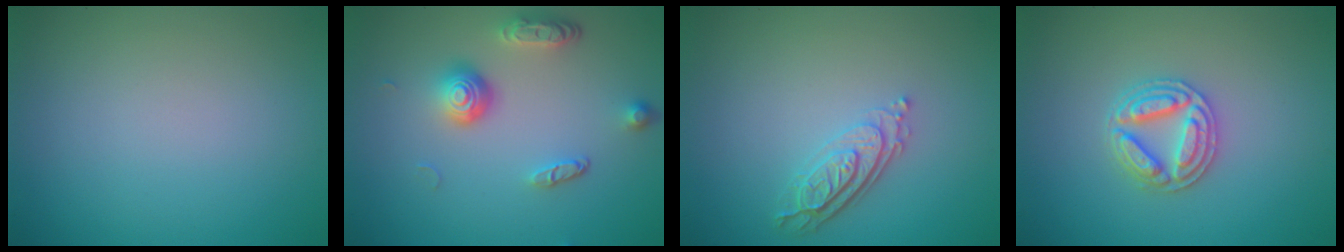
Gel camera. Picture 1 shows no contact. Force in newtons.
{"total": 3.9, "press": 2.9, "slide": 2.7}
{"total": 3.4, "press": 2.6, "slide": 2.2}
{"total": 3.3, "press": 3.2, "slide": 0.6}